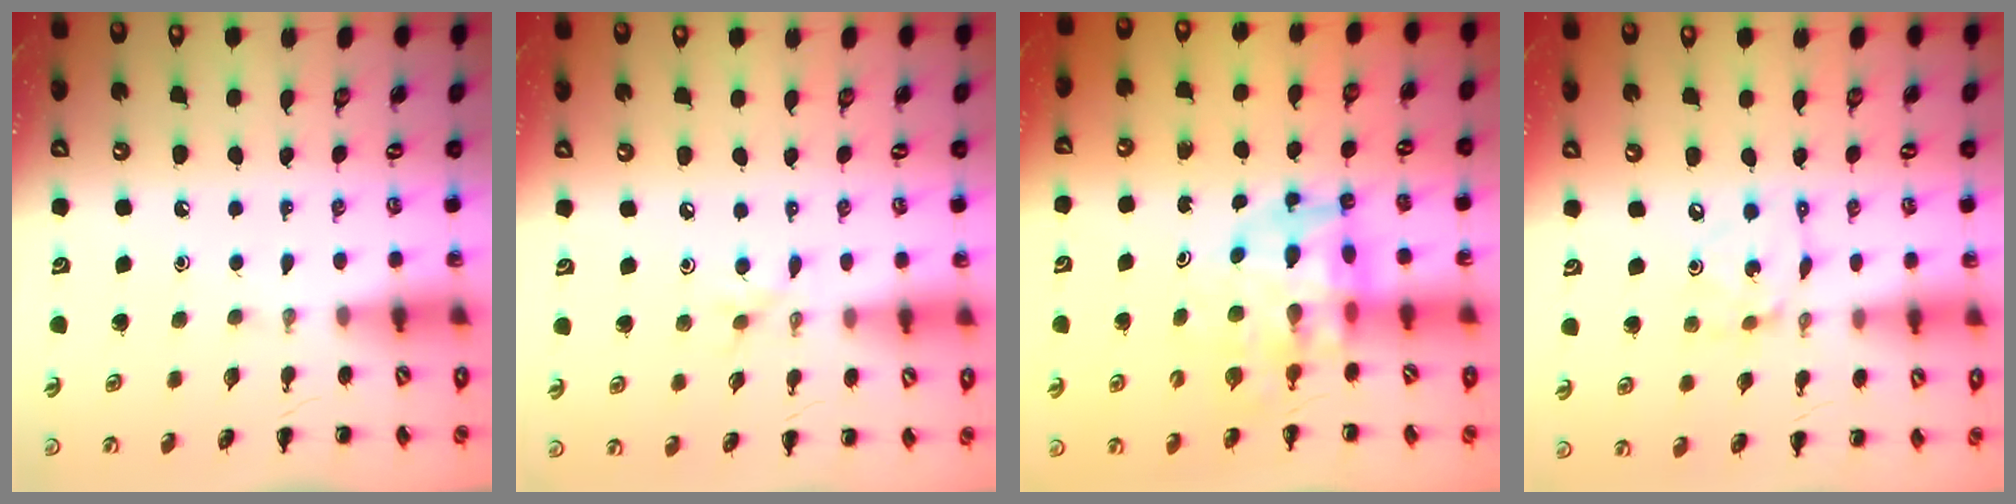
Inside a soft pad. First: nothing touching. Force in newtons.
{"total": 3.9, "press": 3.7, "slide": 1.3}
{"total": 9.1, "press": 8.6, "slide": 3.1}
{"total": 5.4, "press": 5.3, "slide": 0.8}